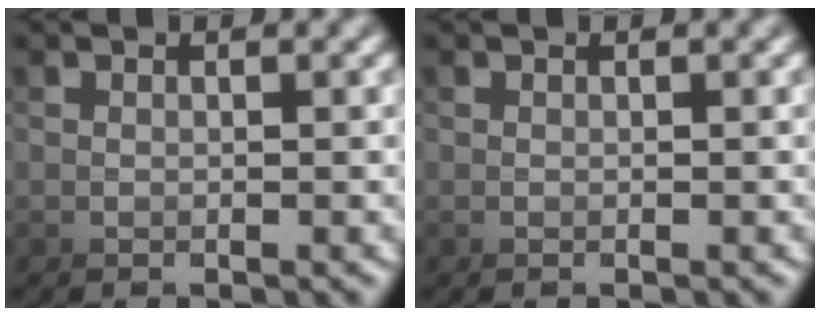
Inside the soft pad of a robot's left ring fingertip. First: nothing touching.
{"total": 0.0}